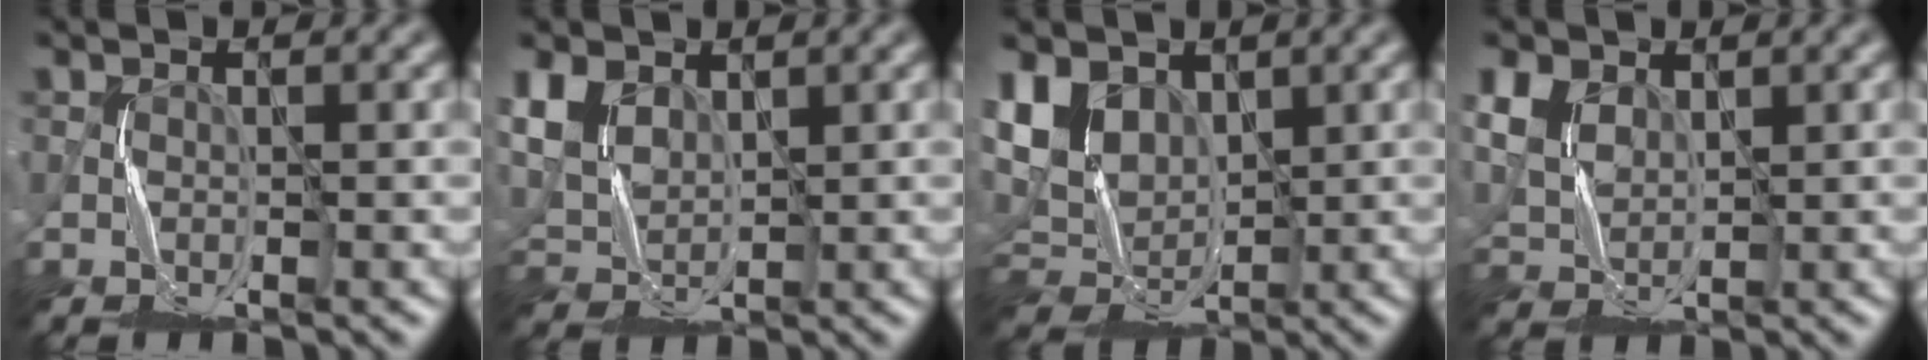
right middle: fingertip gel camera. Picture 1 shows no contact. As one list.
[{"total": 5.0, "force": [2.5, 3.2, 3.0], "torque": [-0.083, 0.002, 0.050]}, {"total": 6.9, "force": [2.2, 5.0, 4.3], "torque": [-0.103, 0.003, 0.040]}, {"total": 5.4, "force": [2.7, 3.4, 3.2], "torque": [-0.097, 0.010, 0.054]}]